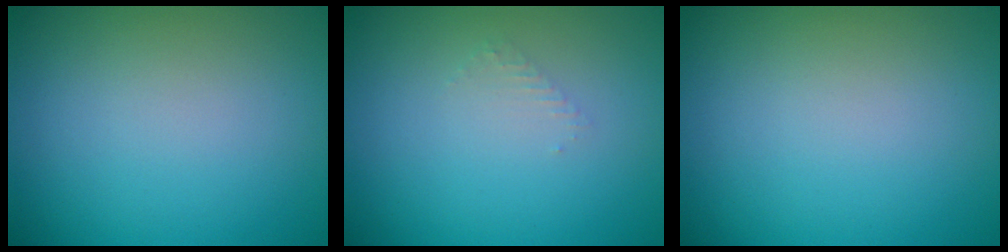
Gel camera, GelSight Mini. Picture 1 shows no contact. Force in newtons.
{"total": 0.8, "press": 0.8, "slide": 0.3}
{"total": 0.0}